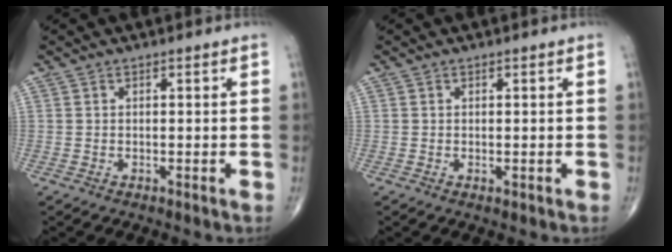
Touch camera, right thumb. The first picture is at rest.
{"total": 0.6, "force": [-0.1, 0.3, 0.6], "torque": [-0.012, -0.004, 0.000]}